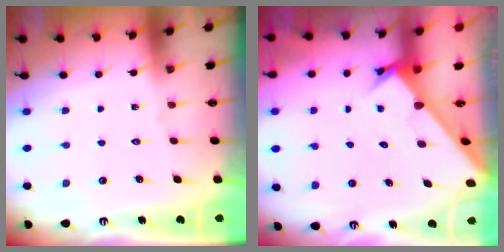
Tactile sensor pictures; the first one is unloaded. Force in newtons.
{"total": 2.7, "press": 2.7, "slide": 0.3}